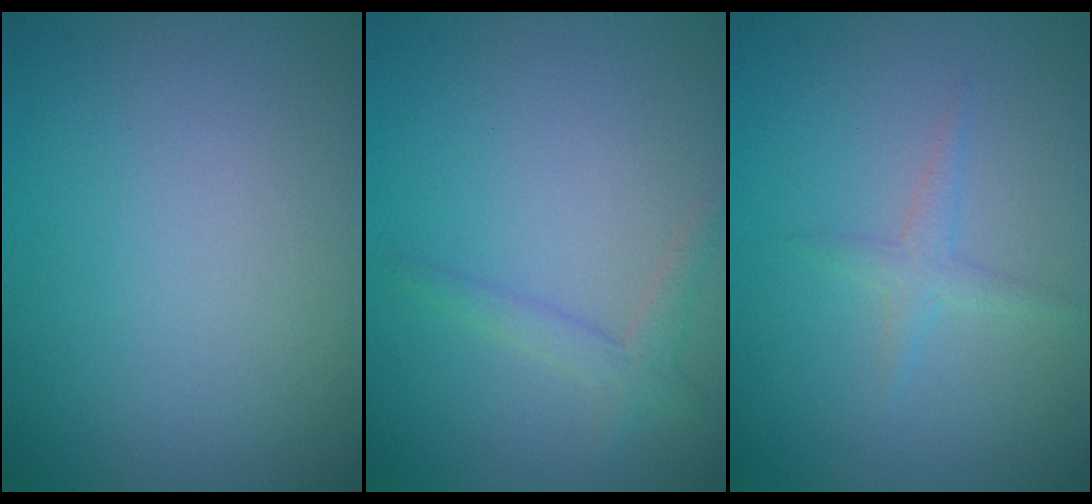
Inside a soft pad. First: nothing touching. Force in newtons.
{"total": 1.8, "press": 1.8, "slide": 0.2}
{"total": 1.3, "press": 1.3, "slide": 0.0}